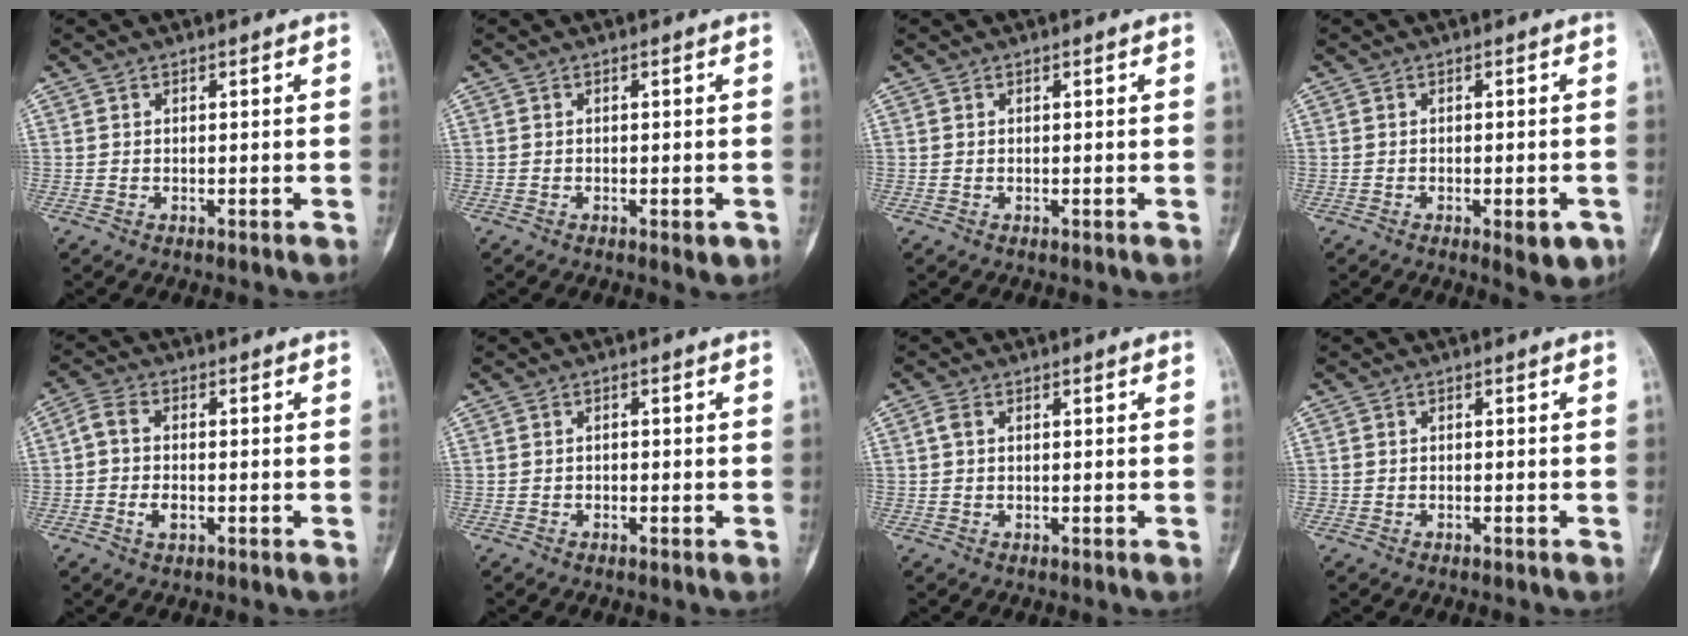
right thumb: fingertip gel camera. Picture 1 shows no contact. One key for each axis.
{"total": 1.9, "fx": -0.7, "fy": 0.8, "fz": 1.5, "tx": -0.017, "ty": -0.001, "tz": -0.007}
{"total": 0.0}
{"total": 4.9, "fx": -2.1, "fy": 1.9, "fz": 4.0, "tx": -0.037, "ty": 0.003, "tz": -0.019}
{"total": 5.0, "fx": -1.2, "fy": 3.0, "fz": 3.8, "tx": -0.078, "ty": 0.017, "tz": -0.027}
{"total": 0.8, "fx": -0.5, "fy": 0.6, "fz": 0.2, "tx": 0.000, "ty": 0.004, "tz": -0.011}
{"total": 1.3, "fx": 0.2, "fy": 0.8, "fz": 1.0, "tx": -0.024, "ty": 0.001, "tz": 0.002}
{"total": 0.6, "fx": -0.5, "fy": 0.4, "fz": 0.1, "tx": -0.001, "ty": 0.006, "tz": -0.010}